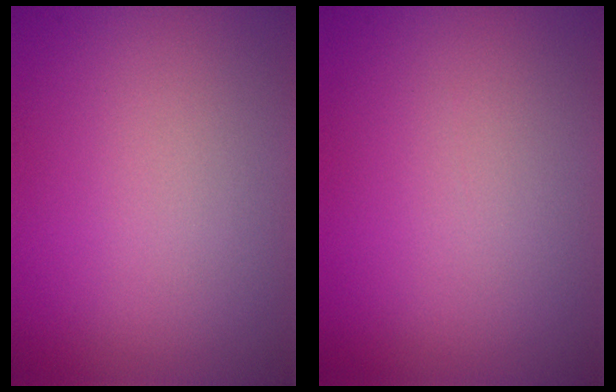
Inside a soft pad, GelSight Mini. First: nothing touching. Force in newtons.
{"total": 0.0}